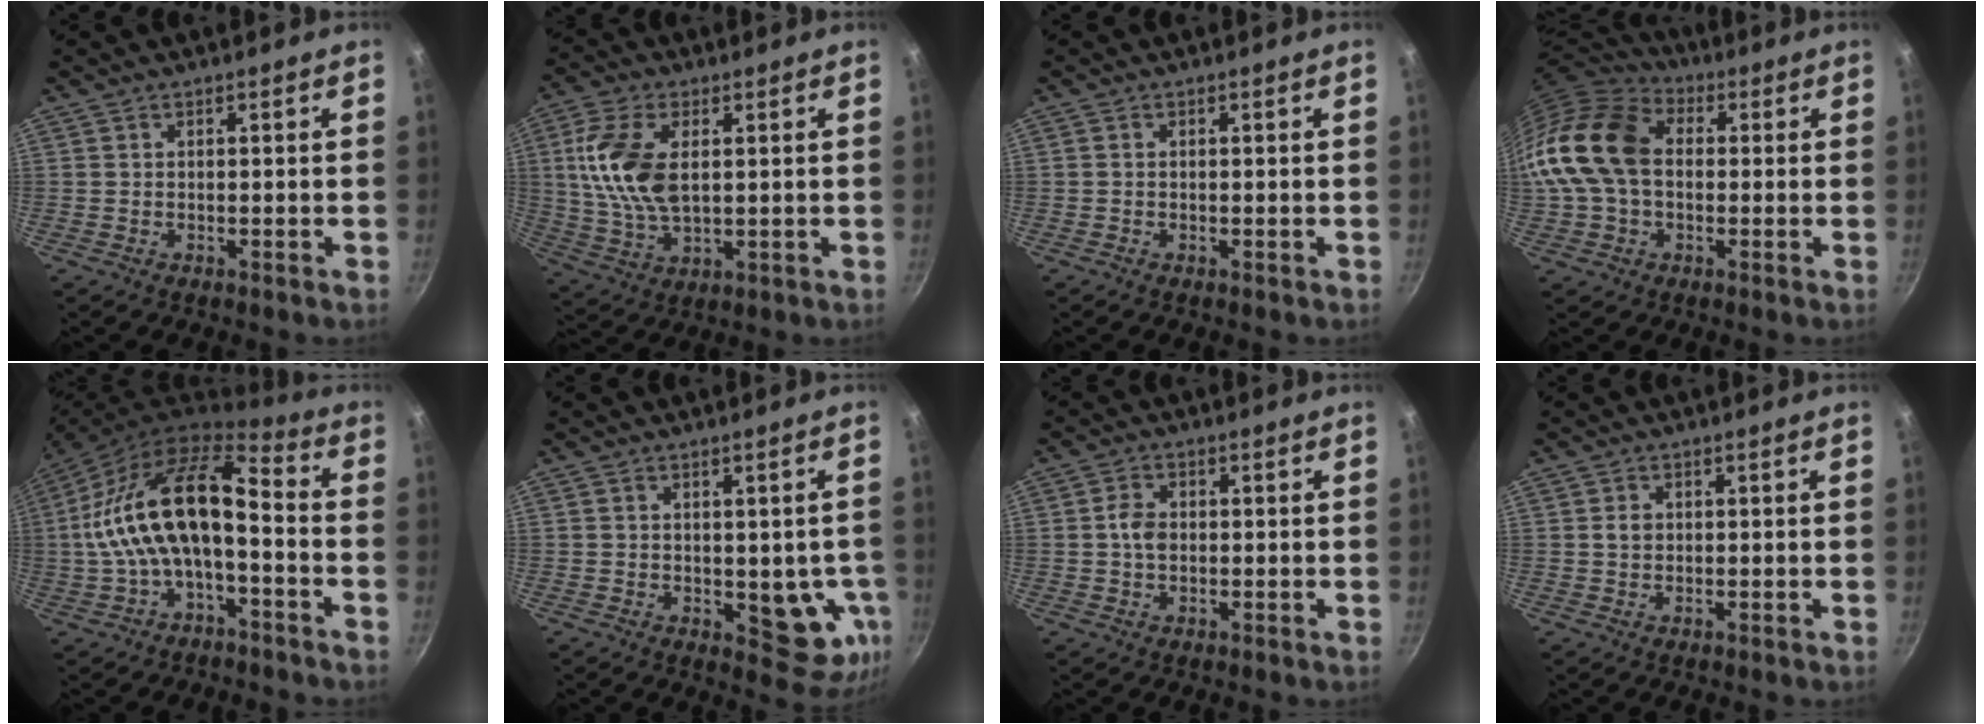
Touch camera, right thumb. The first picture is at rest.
{"total": 12.8, "force": [2.3, 7.0, 10.4], "torque": [-0.204, -0.004, 0.046]}
{"total": 0.0}
{"total": 19.0, "force": [0.6, 13.7, 13.2], "torque": [-0.250, 0.041, -0.004]}
{"total": 15.9, "force": [-2.4, 7.2, 14.0], "torque": [-0.253, 0.053, -0.056]}
{"total": 9.6, "force": [-1.3, 5.0, 8.0], "torque": [-0.059, -0.014, -0.013]}
{"total": 3.5, "force": [0.0, 2.5, 2.4], "torque": [-0.039, 0.008, -0.005]}
{"total": 1.7, "force": [0.2, 1.4, 1.0], "torque": [-0.012, 0.003, 0.002]}